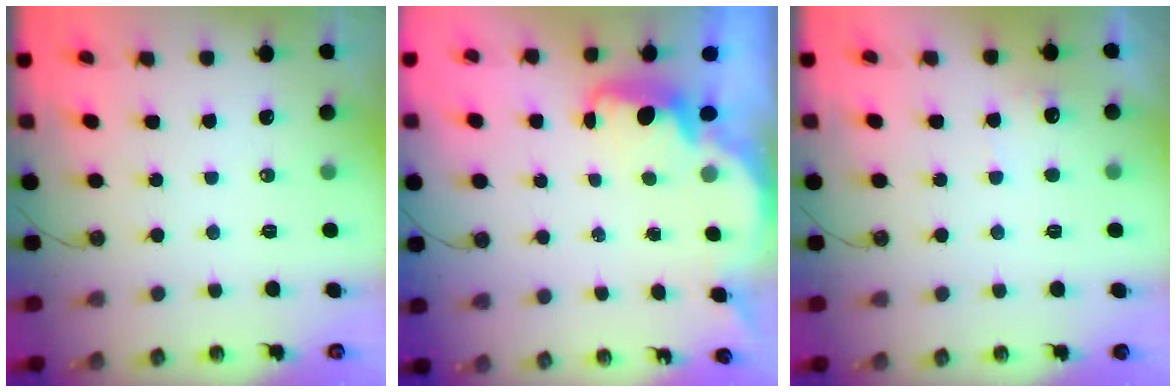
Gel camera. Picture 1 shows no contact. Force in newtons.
{"total": 2.2, "press": 2.1, "slide": 0.6}
{"total": 5.8, "press": 5.7, "slide": 1.2}